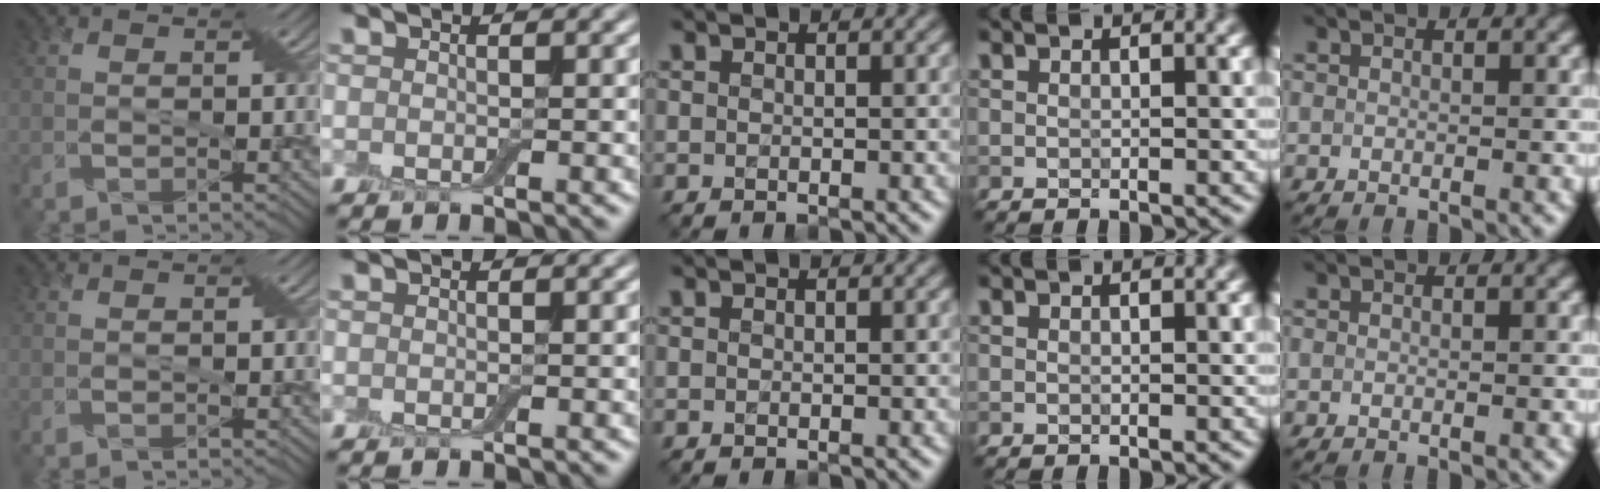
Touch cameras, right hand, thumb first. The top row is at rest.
{}